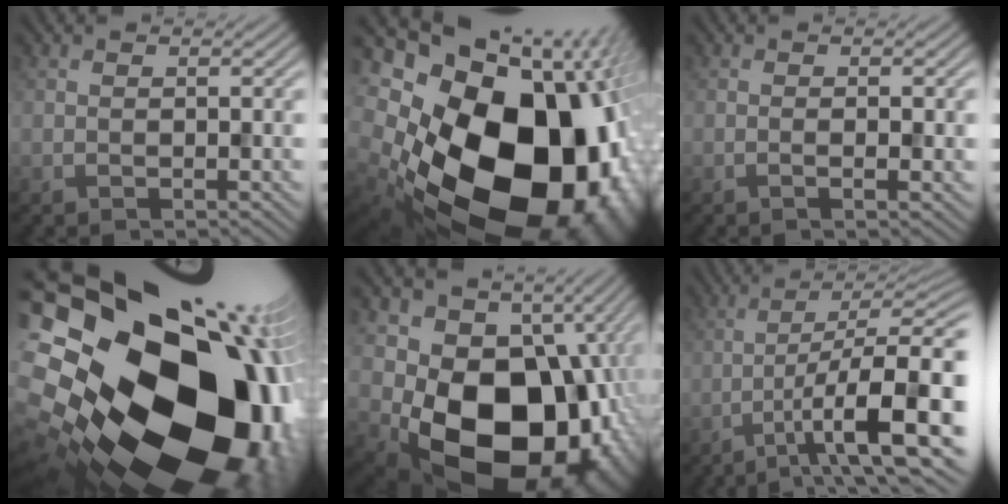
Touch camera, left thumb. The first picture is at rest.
{"total": 25.3, "force": [-3.8, 18.9, 16.5], "torque": [-0.305, -0.093, -0.082]}
{"total": 1.7, "force": [-0.3, 0.2, 1.7], "torque": [-0.030, 0.000, -0.010]}
{"total": 24.8, "force": [-1.1, 18.6, 16.4], "torque": [-0.273, -0.077, -0.075]}
{"total": 20.9, "force": [-3.9, 15.6, 13.3], "torque": [-0.218, -0.064, -0.025]}
{"total": 12.3, "force": [-4.3, 2.7, 11.2], "torque": [-0.182, 0.006, -0.064]}